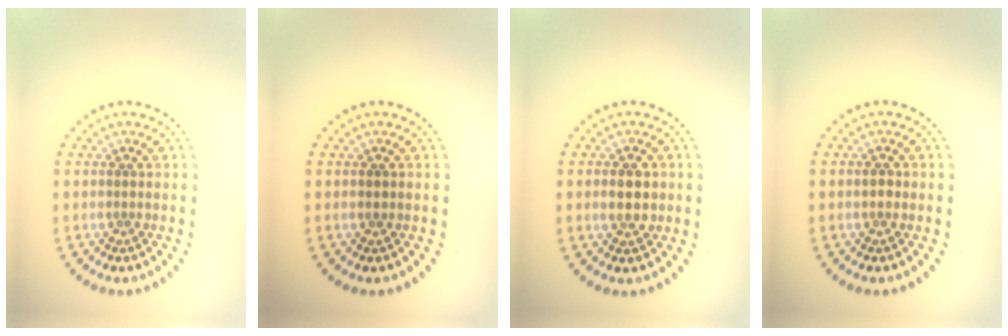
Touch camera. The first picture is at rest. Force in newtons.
{"total": 0.8, "press": 0.8, "slide": 0.1}
{"total": 2.3, "press": 2.3, "slide": 0.2}
{"total": 1.0, "press": 1.0, "slide": 0.1}